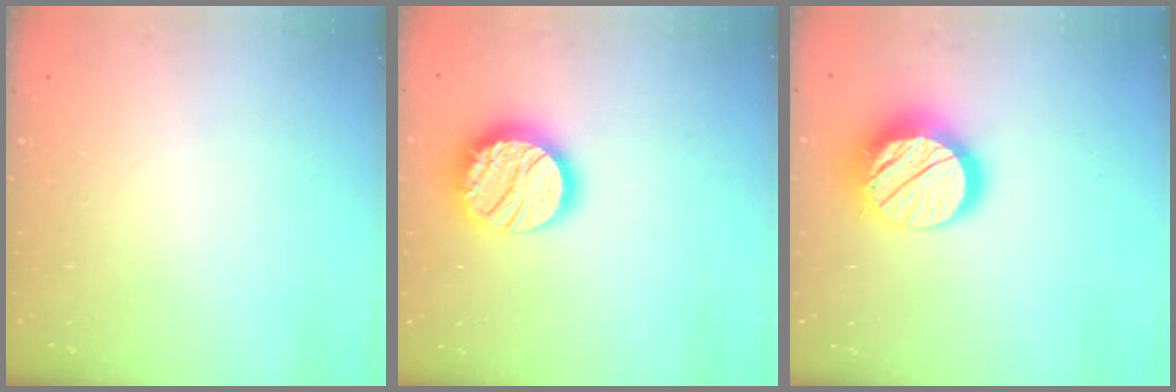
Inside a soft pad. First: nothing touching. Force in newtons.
{"total": 17.4, "press": 17.4, "slide": 1.2}
{"total": 16.8, "press": 16.8, "slide": 1.3}